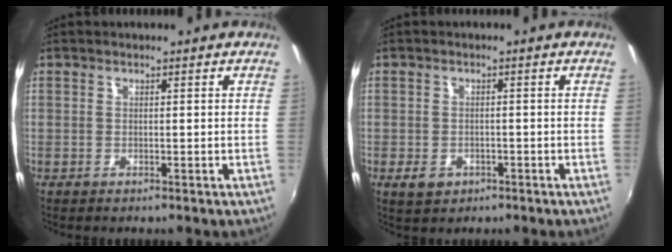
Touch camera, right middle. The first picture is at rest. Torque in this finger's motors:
{"motor_torque": [0.63, -0.38, 0.03, 0.02]}